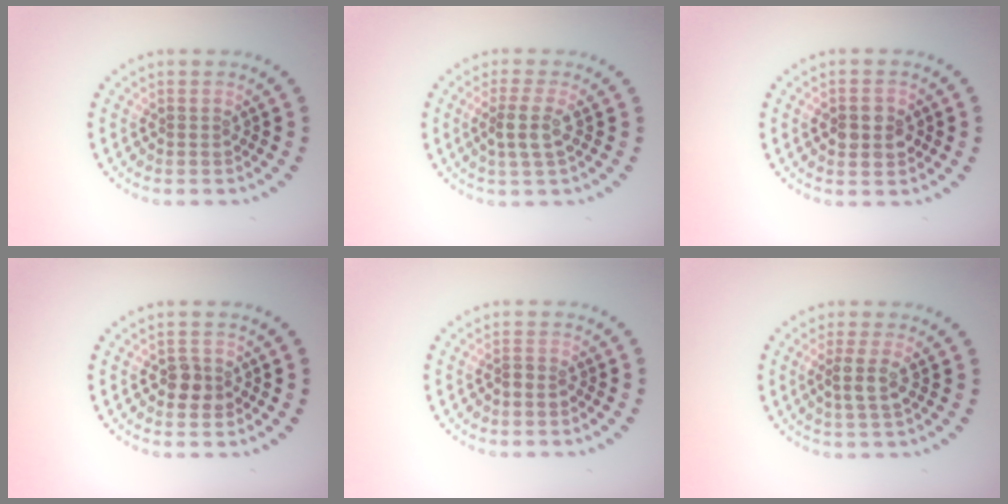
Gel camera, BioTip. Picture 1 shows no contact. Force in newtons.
{"total": 2.4, "press": 2.1, "slide": 1.2}
{"total": 2.9, "press": 2.9, "slide": 0.1}
{"total": 1.8, "press": 1.8, "slide": 0.5}
{"total": 0.7, "press": 0.4, "slide": 0.6}
{"total": 2.1, "press": 1.7, "slide": 1.2}